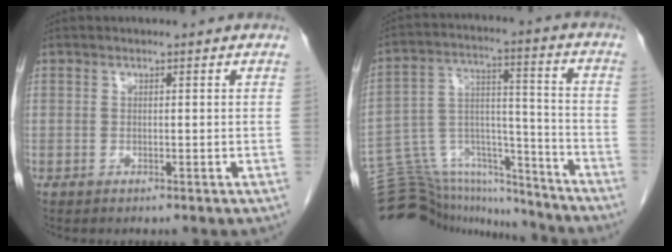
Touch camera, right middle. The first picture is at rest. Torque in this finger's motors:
{"motor_torque": [0.49, -1.08, 0.00, -0.04]}